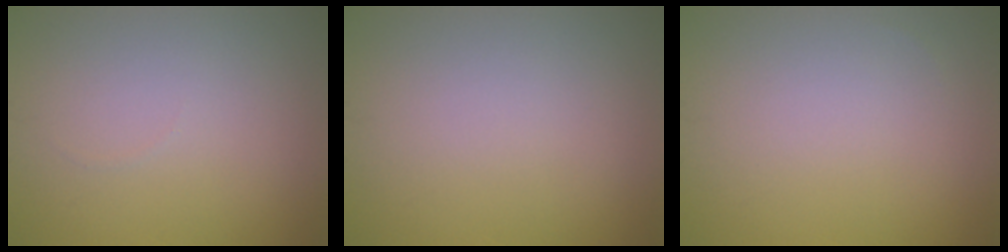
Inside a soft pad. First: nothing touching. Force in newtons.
{"total": 0.0}
{"total": 0.0}